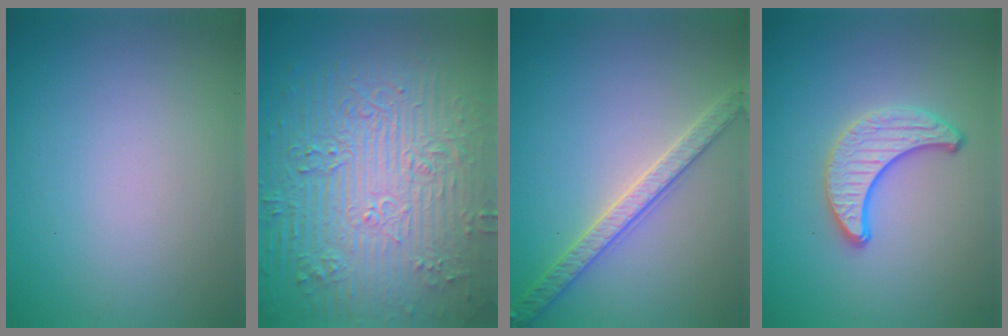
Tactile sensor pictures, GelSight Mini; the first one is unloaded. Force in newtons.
{"total": 11.7, "press": 7.8, "slide": 8.6}
{"total": 3.2, "press": 3.1, "slide": 0.7}
{"total": 3.6, "press": 3.1, "slide": 1.8}